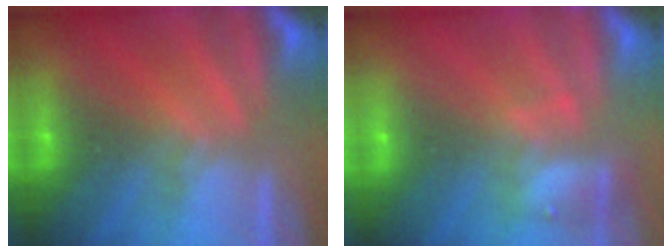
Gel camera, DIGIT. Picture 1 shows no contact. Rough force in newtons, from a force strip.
{"total": 2.3}